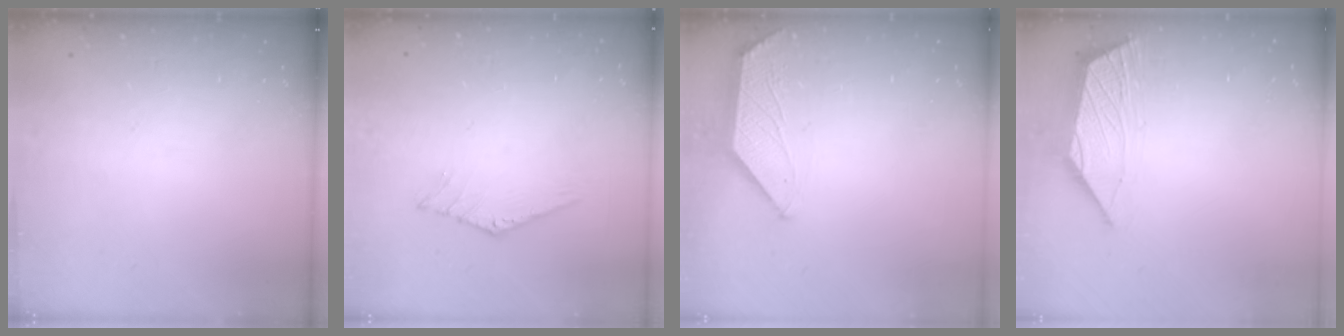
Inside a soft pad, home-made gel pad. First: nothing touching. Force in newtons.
{"total": 0.0}
{"total": 0.9, "press": 0.9, "slide": 0.2}
{"total": 4.3, "press": 4.2, "slide": 0.7}